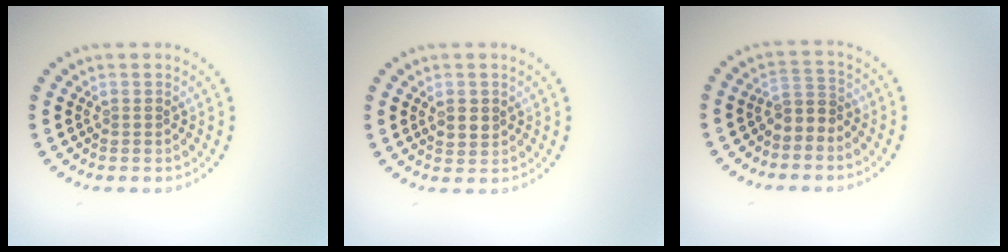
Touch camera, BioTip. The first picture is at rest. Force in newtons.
{"total": 1.6, "press": 1.5, "slide": 0.6}
{"total": 1.7, "press": 1.4, "slide": 1.0}